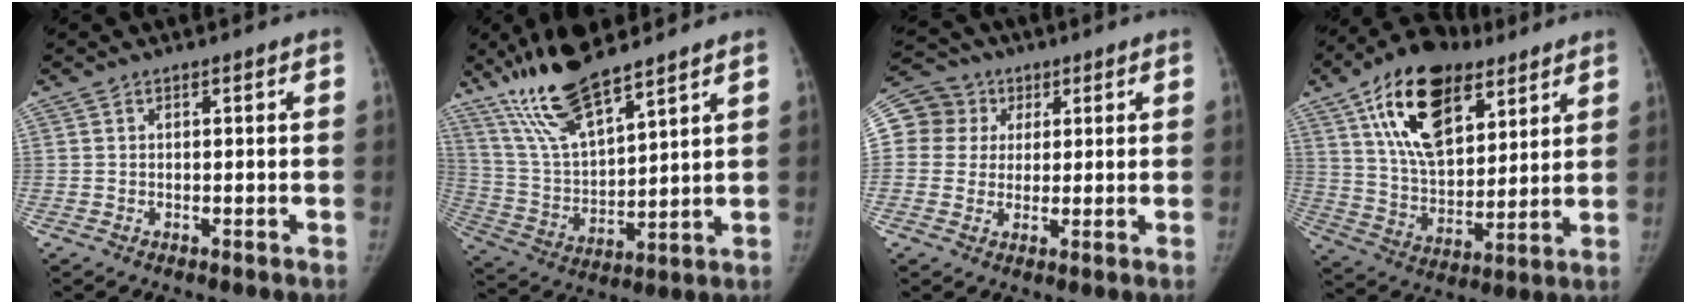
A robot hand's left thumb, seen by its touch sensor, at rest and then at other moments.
{"total": 15.3, "force": [11.7, 3.3, 9.3], "torque": [-0.171, -0.052, 0.237]}
{"total": 10.3, "force": [2.6, 9.8, 2.1], "torque": [-0.027, 0.019, 0.045]}
{"total": 22.0, "force": [11.1, 11.8, 14.9], "torque": [-0.230, -0.033, 0.192]}